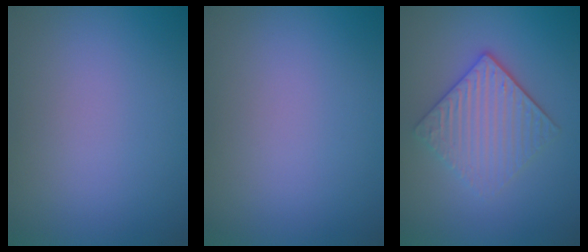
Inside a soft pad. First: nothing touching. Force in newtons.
{"total": 0.0}
{"total": 4.1, "press": 3.4, "slide": 2.3}